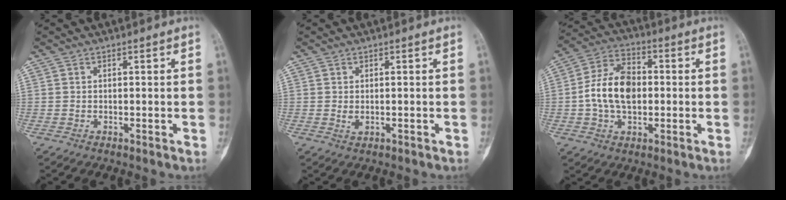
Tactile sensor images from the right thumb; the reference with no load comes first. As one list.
[{"total": 1.4, "force": [-0.1, 0.6, 1.3], "torque": [-0.024, 0.001, 0.004]}, {"total": 12.4, "force": [-0.4, 7.9, 9.5], "torque": [-0.163, 0.023, -0.014]}]